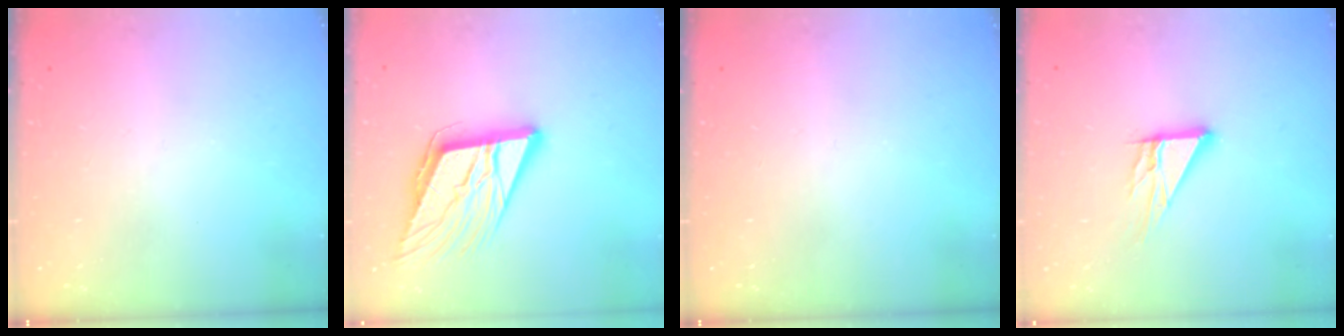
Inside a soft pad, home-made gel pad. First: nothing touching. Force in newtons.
{"total": 15.0, "press": 14.6, "slide": 3.5}
{"total": 0.0}
{"total": 9.0, "press": 9.0, "slide": 0.7}